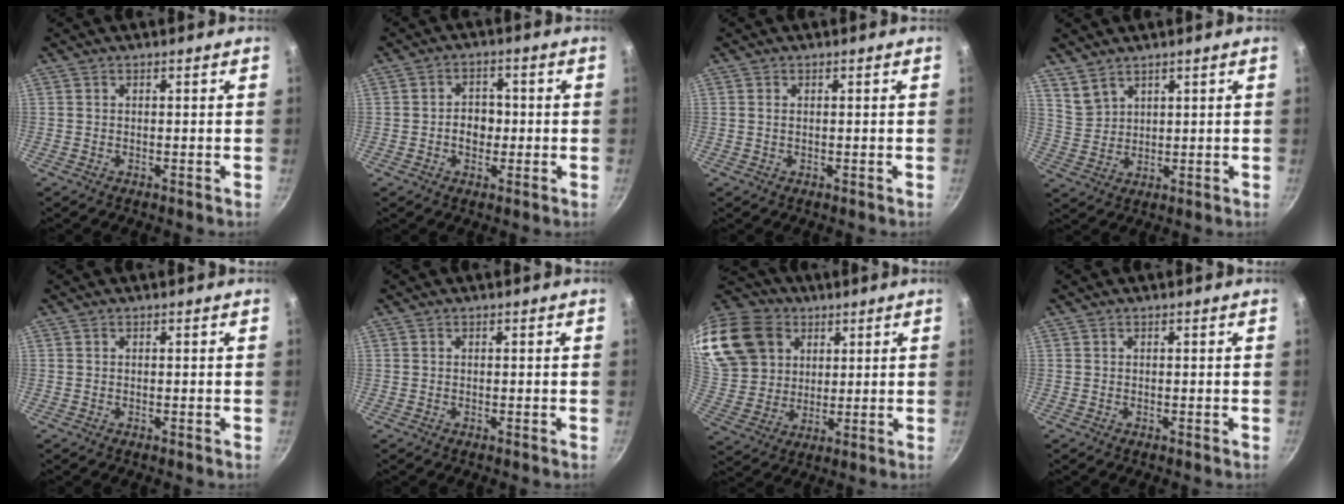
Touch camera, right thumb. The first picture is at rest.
{"total": 4.8, "force": [-0.5, 3.7, 3.0], "torque": [-0.019, 0.006, -0.009]}
{"total": 0.7, "force": [0.2, 0.2, 0.6], "torque": [-0.013, -0.003, 0.005]}
{"total": 4.4, "force": [3.6, 2.3, 1.2], "torque": [-0.014, -0.009, 0.083]}
{"total": 0.0}
{"total": 0.0}
{"total": 22.4, "force": [10.3, 17.2, 9.9], "torque": [-0.218, 0.003, 0.208]}
{"total": 0.0}